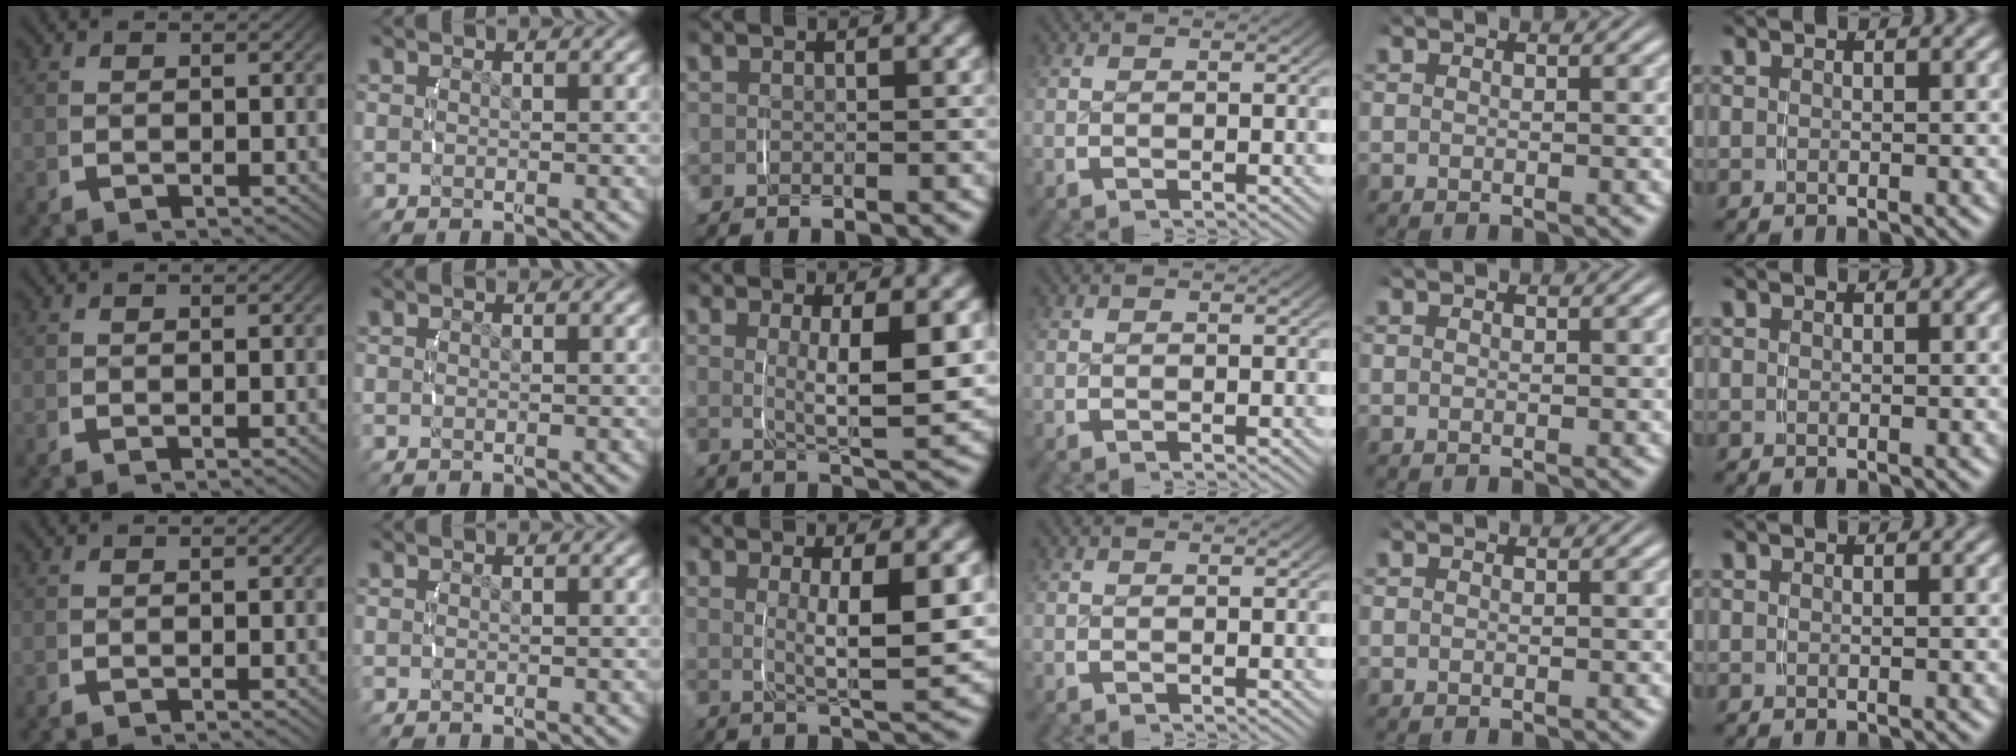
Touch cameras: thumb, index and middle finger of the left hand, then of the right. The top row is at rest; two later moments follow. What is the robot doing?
{"motion": "lift_and_place", "object": "measuring cup"}